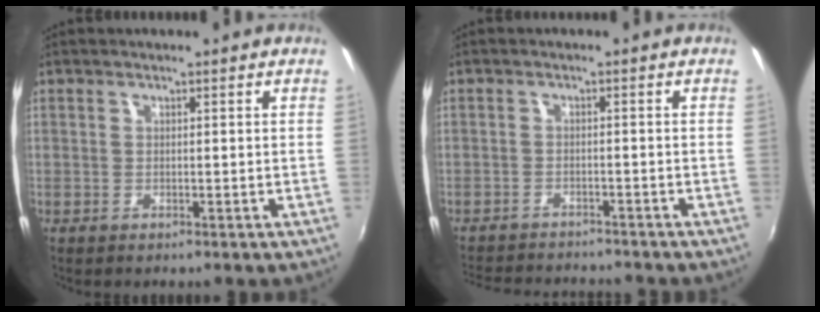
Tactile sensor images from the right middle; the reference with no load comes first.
{"total": 11.0, "force": [-10.0, 2.3, 3.8], "torque": [-0.095, -0.011, -0.151]}